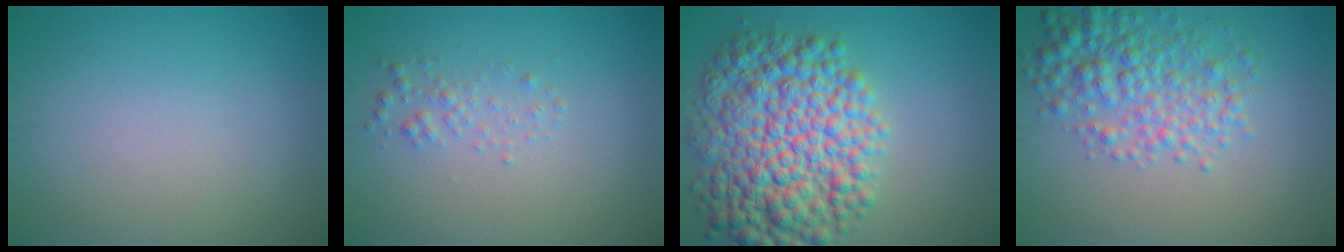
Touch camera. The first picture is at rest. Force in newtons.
{"total": 1.3, "press": 1.3, "slide": 0.0}
{"total": 11.3, "press": 11.3, "slide": 0.1}
{"total": 5.0, "press": 5.0, "slide": 0.2}